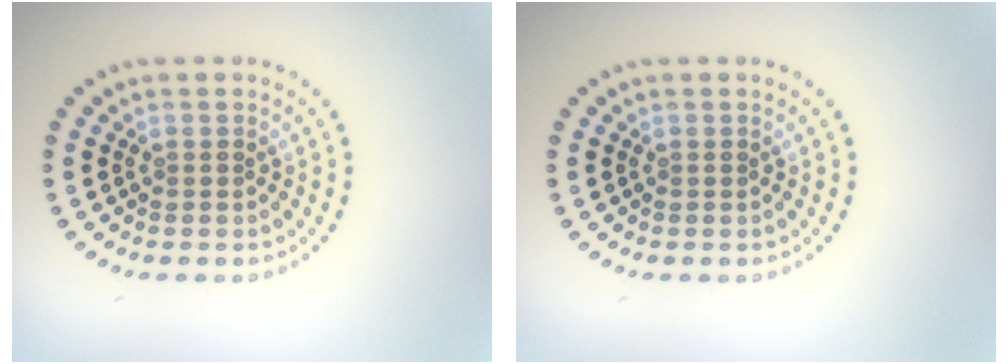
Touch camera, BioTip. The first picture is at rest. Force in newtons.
{"total": 0.0}